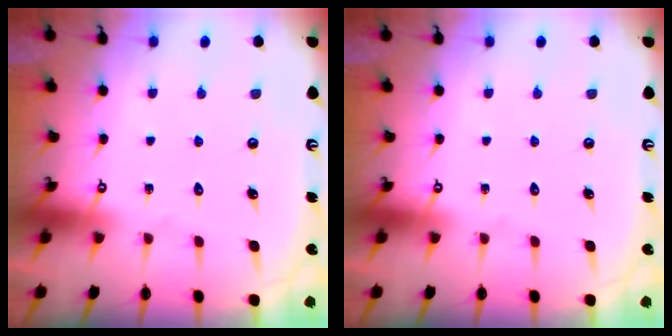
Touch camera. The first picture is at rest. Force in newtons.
{"total": 0.0}